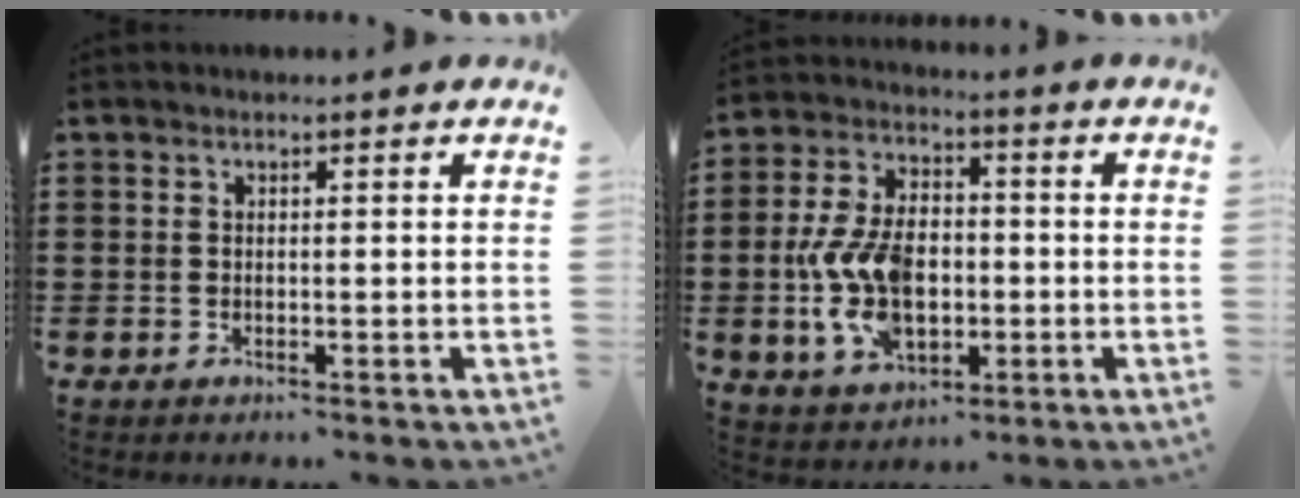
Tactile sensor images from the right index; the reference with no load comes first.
{"total": 11.7, "force": [-1.7, 7.1, 9.1], "torque": [-0.214, 0.003, -0.032]}